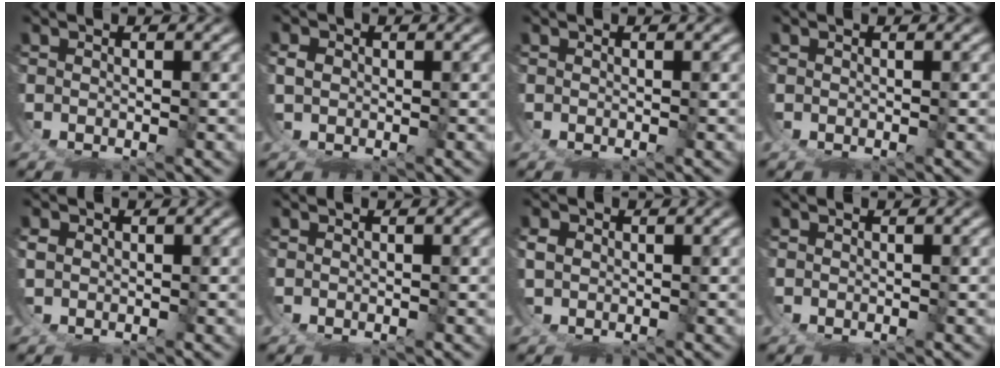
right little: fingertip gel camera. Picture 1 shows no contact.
{"total": 0.8, "force": [0.5, -0.4, 0.4], "torque": [-0.006, -0.004, 0.017]}
{"total": 0.0}
{"total": 0.0}
{"total": 0.8, "force": [0.6, -0.4, 0.3], "torque": [-0.002, 0.000, 0.019]}
{"total": 0.0}
{"total": 0.9, "force": [0.7, -0.2, 0.5], "torque": [-0.008, -0.002, 0.021]}
{"total": 0.0}